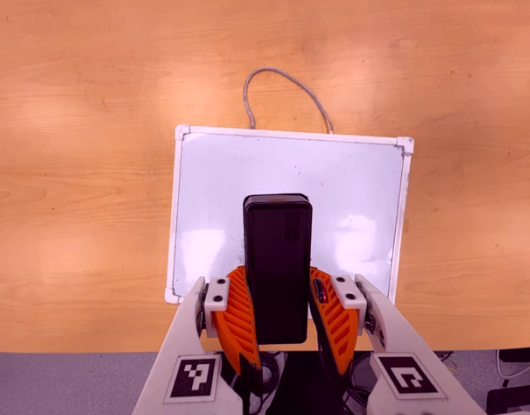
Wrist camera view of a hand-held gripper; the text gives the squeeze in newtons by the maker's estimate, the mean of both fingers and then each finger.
{"total": 6.9, "left": 6.3, "right": 7.5}